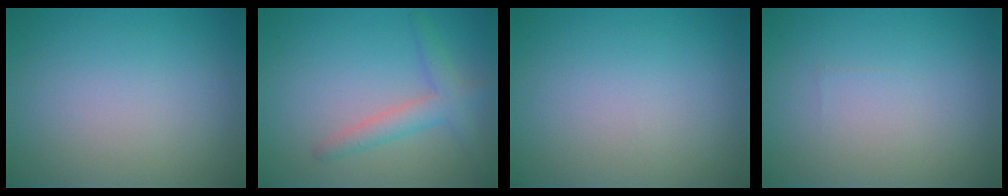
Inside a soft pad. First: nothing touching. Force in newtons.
{"total": 2.7, "press": 2.7, "slide": 0.3}
{"total": 0.0}
{"total": 0.0}